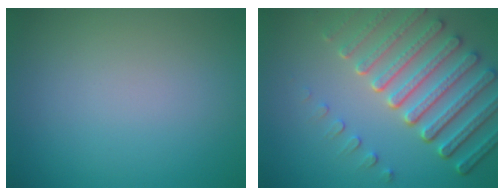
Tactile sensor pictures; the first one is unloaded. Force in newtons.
{"total": 7.4, "press": 5.6, "slide": 4.9}